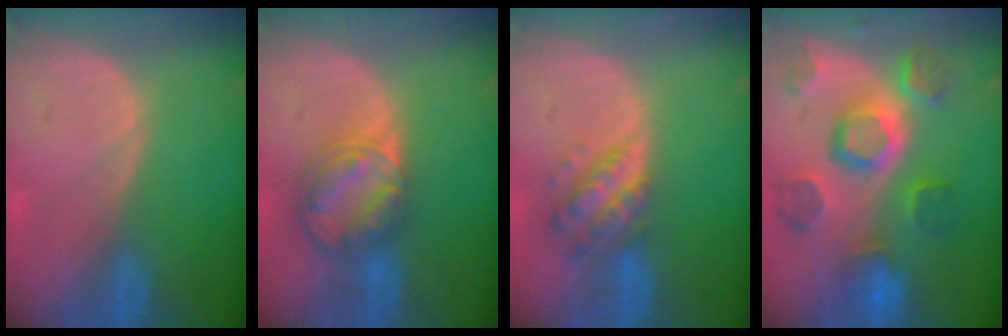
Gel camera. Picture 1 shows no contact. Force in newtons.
{"total": 8.4, "press": 7.0, "slide": 4.6}
{"total": 6.4, "press": 5.7, "slide": 2.8}
{"total": 11.3, "press": 10.0, "slide": 5.3}